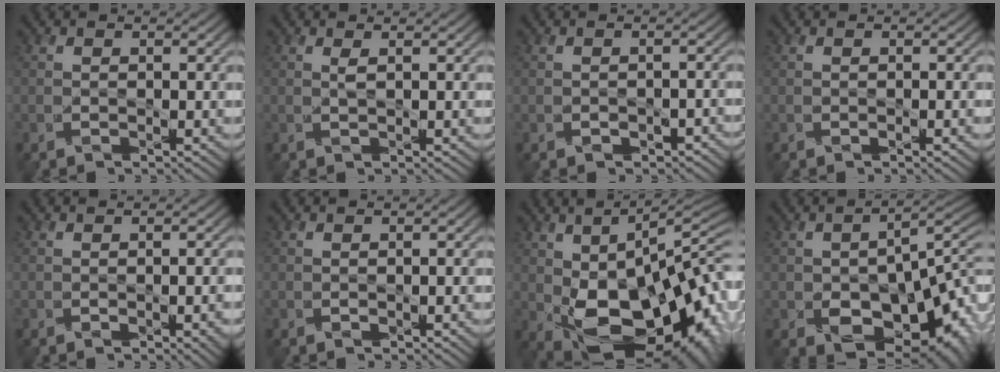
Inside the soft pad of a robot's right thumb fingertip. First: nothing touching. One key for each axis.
{"total": 0.9, "fx": 0.4, "fy": 0.1, "fz": 0.8, "tx": -0.020, "ty": 0.002, "tz": 0.008}
{"total": 1.7, "fx": -0.9, "fy": 1.0, "fz": 1.0, "tx": -0.018, "ty": -0.004, "tz": -0.010}
{"total": 0.8, "fx": -0.2, "fy": 0.1, "fz": 0.8, "tx": -0.013, "ty": -0.001, "tz": -0.002}
{"total": 2.6, "fx": -0.8, "fy": 1.0, "fz": 2.3, "tx": -0.033, "ty": -0.008, "tz": -0.004}
{"total": 0.9, "fx": -0.3, "fy": 0.4, "fz": 0.8, "tx": -0.016, "ty": -0.002, "tz": -0.003}
{"total": 20.4, "fx": -4.2, "fy": 10.9, "fz": 16.8, "tx": -0.264, "ty": -0.031, "tz": -0.055}
{"total": 14.9, "fx": -4.9, "fy": 8.7, "fz": 11.0, "tx": -0.154, "ty": -0.038, "tz": -0.054}